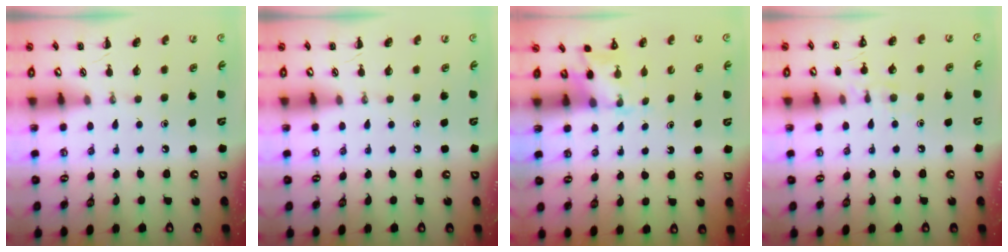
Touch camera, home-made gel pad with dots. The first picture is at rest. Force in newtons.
{"total": 0.0}
{"total": 1.9, "press": 1.8, "slide": 0.6}
{"total": 7.2, "press": 6.9, "slide": 2.0}